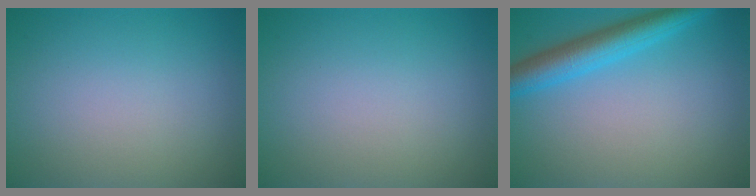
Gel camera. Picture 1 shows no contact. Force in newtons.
{"total": 0.0}
{"total": 4.7, "press": 4.7, "slide": 0.4}